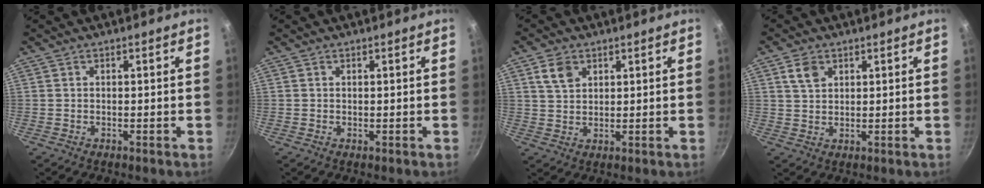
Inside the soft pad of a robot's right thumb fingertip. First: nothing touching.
{"total": 0.0}
{"total": 4.8, "force": [2.2, 3.3, 2.6], "torque": [-0.034, -0.002, 0.044]}
{"total": 3.6, "force": [1.7, 2.5, 2.0], "torque": [-0.025, 0.000, 0.033]}